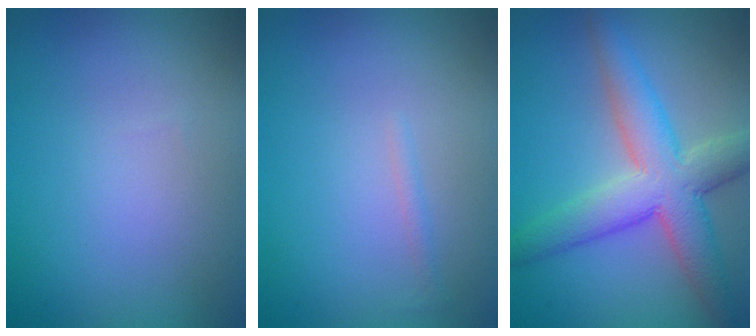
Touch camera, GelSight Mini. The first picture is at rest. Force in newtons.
{"total": 0.6, "press": 0.6, "slide": 0.0}
{"total": 7.0, "press": 7.0, "slide": 0.2}